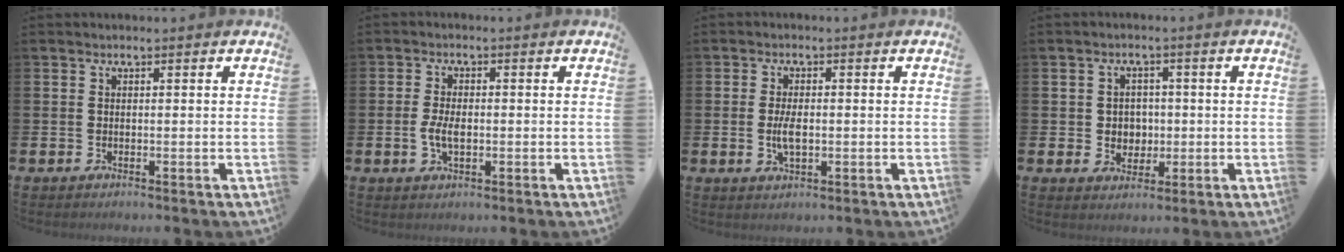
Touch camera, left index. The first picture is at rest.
{"total": 3.2, "force": [-0.4, 1.6, 2.7], "torque": [-0.047, 0.004, -0.009]}
{"total": 3.4, "force": [-0.2, 1.4, 3.0], "torque": [-0.045, -0.003, -0.008]}
{"total": 3.1, "force": [0.4, 3.0, 0.8], "torque": [-0.008, 0.000, -0.002]}